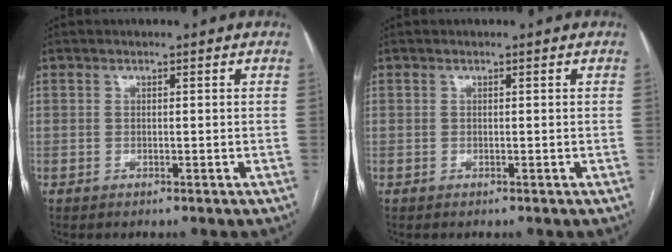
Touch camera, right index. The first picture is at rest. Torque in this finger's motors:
{"motor_torque": [0.00, 0.00, 0.00, 0.00]}